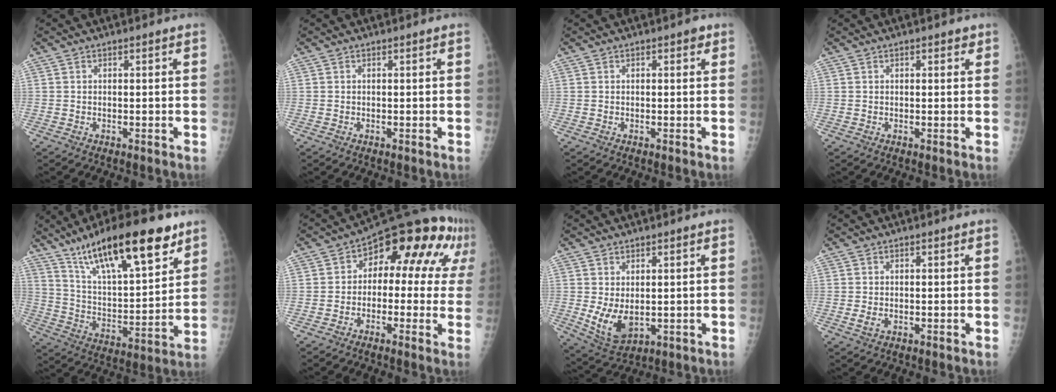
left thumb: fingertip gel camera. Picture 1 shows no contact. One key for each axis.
{"total": 0.0}
{"total": 1.0, "fx": 0.5, "fy": 0.5, "fz": 0.7, "tx": -0.004, "ty": 0.001, "tz": 0.005}
{"total": 1.3, "fx": 0.8, "fy": 0.6, "fz": 0.8, "tx": -0.002, "ty": -0.002, "tz": 0.008}
{"total": 23.6, "fx": 15.2, "fy": 7.1, "fz": 16.7, "tx": -0.249, "ty": -0.052, "tz": 0.261}
{"total": 16.6, "fx": 4.4, "fy": 9.6, "fz": 12.9, "tx": -0.106, "ty": 0.034, "tz": 0.042}
{"total": 7.1, "fx": -0.2, "fy": 4.2, "fz": 5.6, "tx": -0.097, "ty": -0.017, "tz": 0.016}
{"total": 1.7, "fx": -0.4, "fy": 1.0, "fz": 1.3, "tx": -0.030, "ty": -0.002, "tz": -0.007}